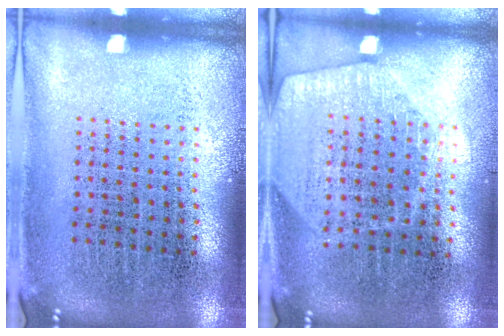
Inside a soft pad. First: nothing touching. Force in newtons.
{"total": 1.7, "press": 1.6, "slide": 0.8}